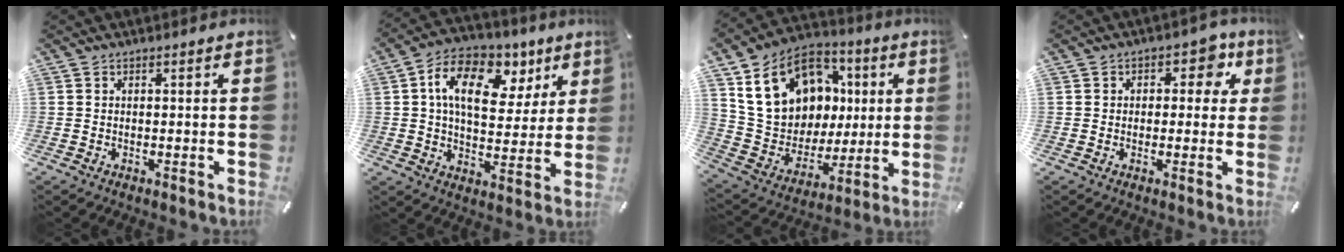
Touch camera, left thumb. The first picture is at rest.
{"total": 15.5, "force": [6.7, 9.8, 10.0], "torque": [-0.163, -0.018, 0.118]}
{"total": 19.5, "force": [6.0, 16.0, 9.3], "torque": [-0.174, -0.012, 0.133]}
{"total": 6.4, "force": [1.8, 4.6, 4.0], "torque": [-0.039, -0.002, 0.023]}